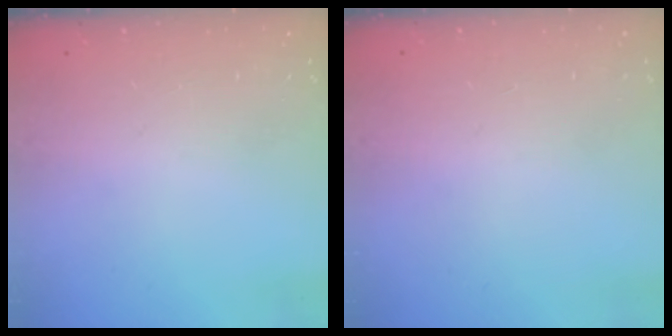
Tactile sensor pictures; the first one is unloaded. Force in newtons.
{"total": 1.1, "press": 0.9, "slide": 0.6}